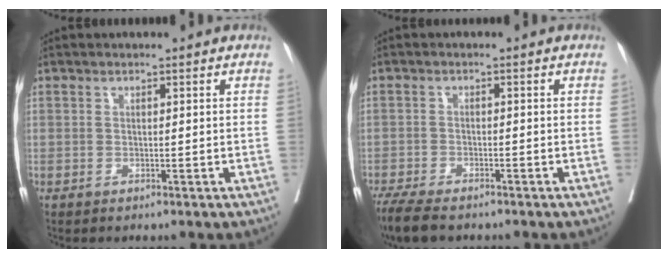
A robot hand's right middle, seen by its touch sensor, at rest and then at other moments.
{"total": 6.4, "force": [-5.2, 1.5, 3.3], "torque": [-0.056, -0.014, -0.087]}